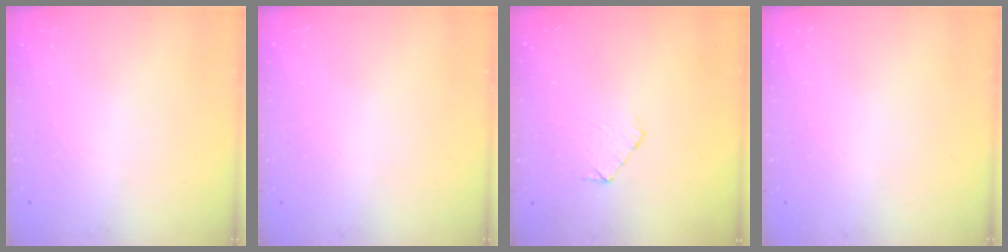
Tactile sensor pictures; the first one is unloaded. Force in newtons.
{"total": 0.0}
{"total": 4.9, "press": 4.9, "slide": 0.3}
{"total": 0.0}